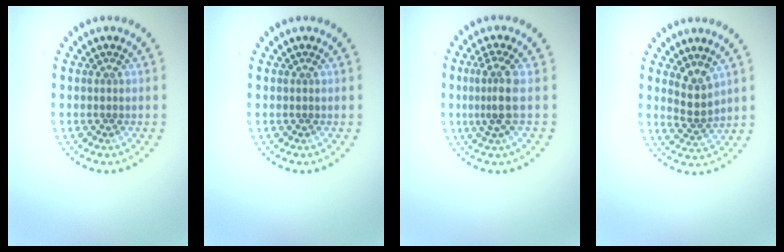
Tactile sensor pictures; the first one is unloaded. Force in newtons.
{"total": 0.0}
{"total": 2.6, "press": 1.9, "slide": 1.8}
{"total": 2.4, "press": 1.8, "slide": 1.5}